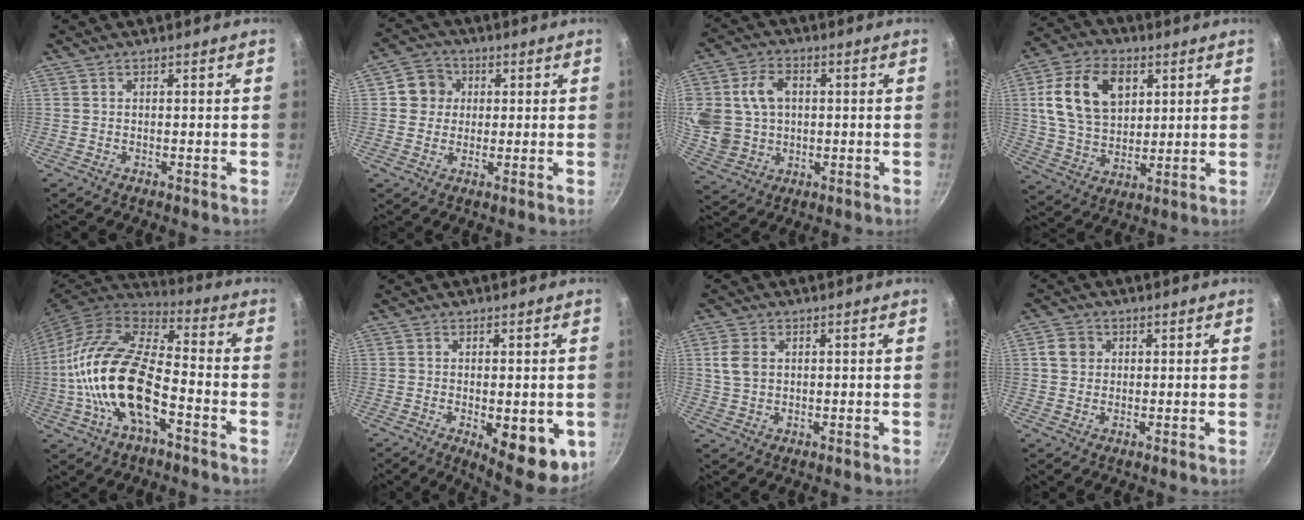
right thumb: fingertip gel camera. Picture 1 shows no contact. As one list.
[{"total": 6.2, "force": [1.2, 5.8, 1.9], "torque": [0.006, 0.008, 0.007]}, {"total": 16.1, "force": [2.5, 12.7, 9.5], "torque": [-0.196, 0.011, 0.059]}, {"total": 16.5, "force": [4.8, 11.3, 11.0], "torque": [-0.181, -0.003, 0.086]}, {"total": 21.1, "force": [-5.4, 10.1, 17.7], "torque": [-0.332, 0.035, -0.115]}, {"total": 12.2, "force": [-2.9, 4.8, 10.8], "torque": [-0.115, -0.008, -0.027]}, {"total": 4.8, "force": [0.9, 3.6, 3.0], "torque": [-0.051, 0.002, 0.017]}, {"total": 3.9, "force": [0.8, 3.4, 1.6], "torque": [-0.010, 0.006, 0.009]}]